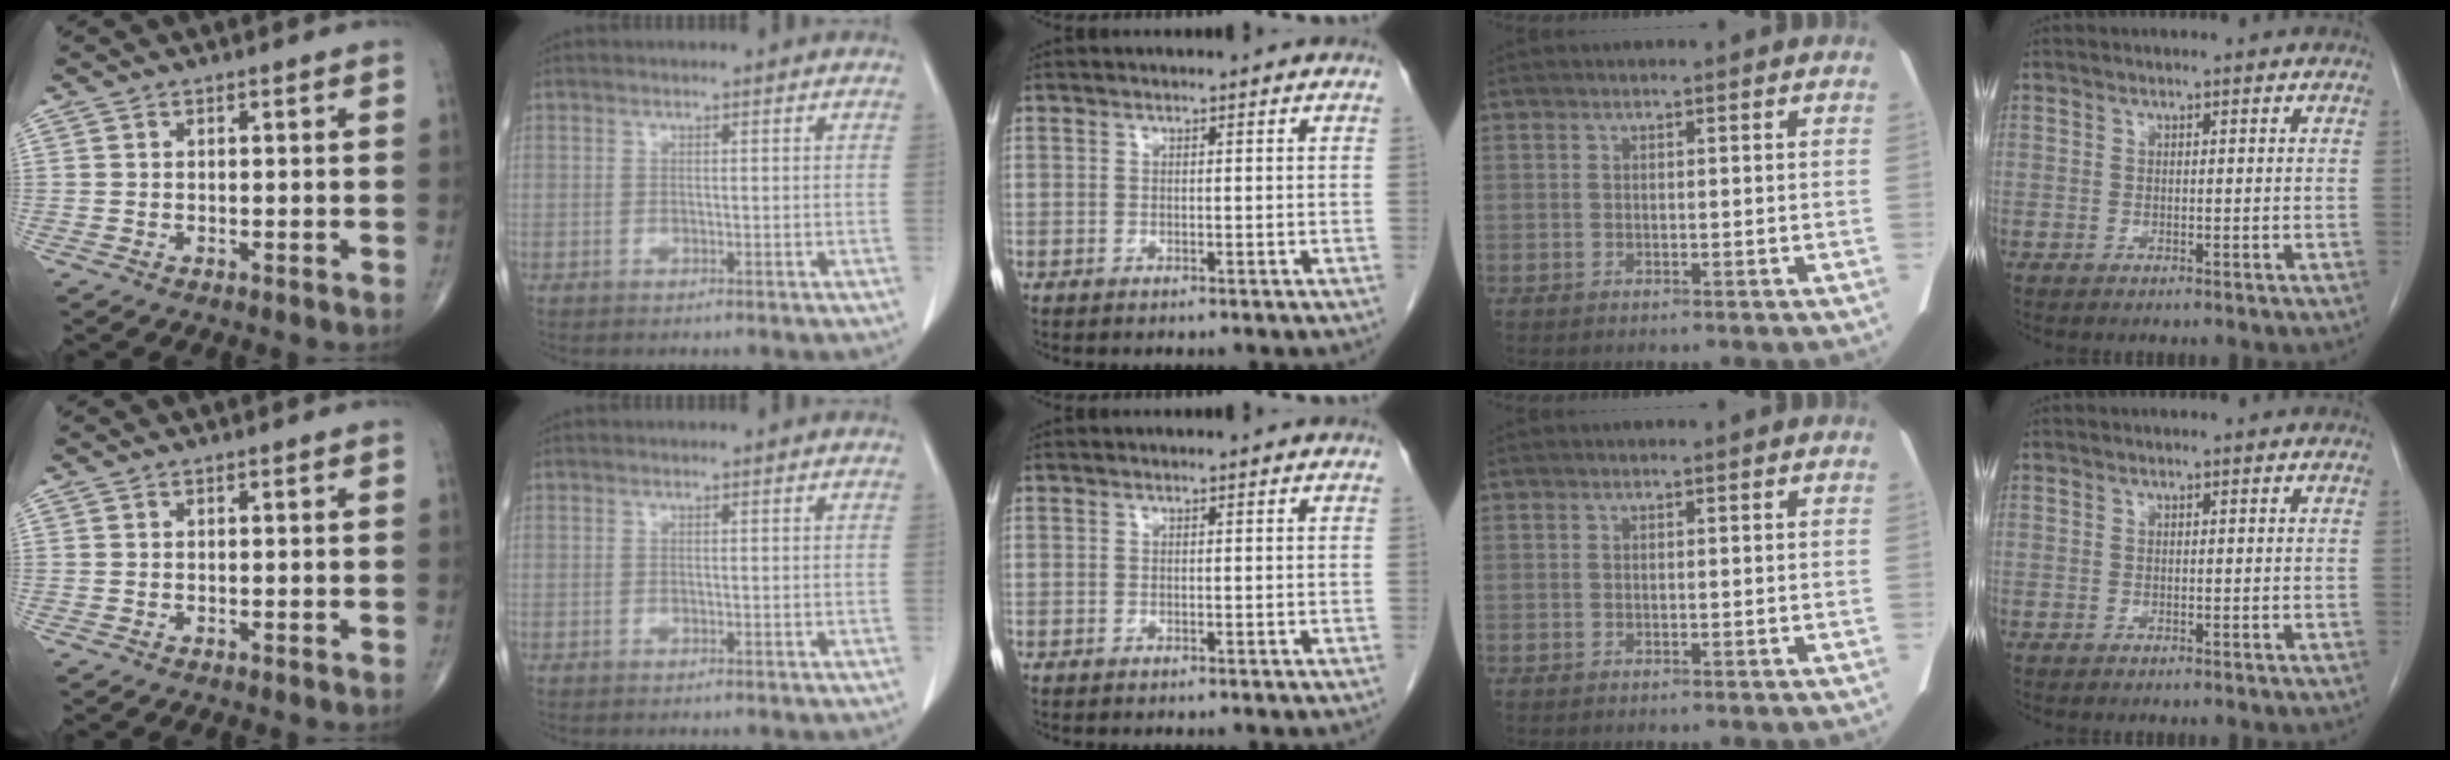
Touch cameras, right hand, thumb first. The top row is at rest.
{}